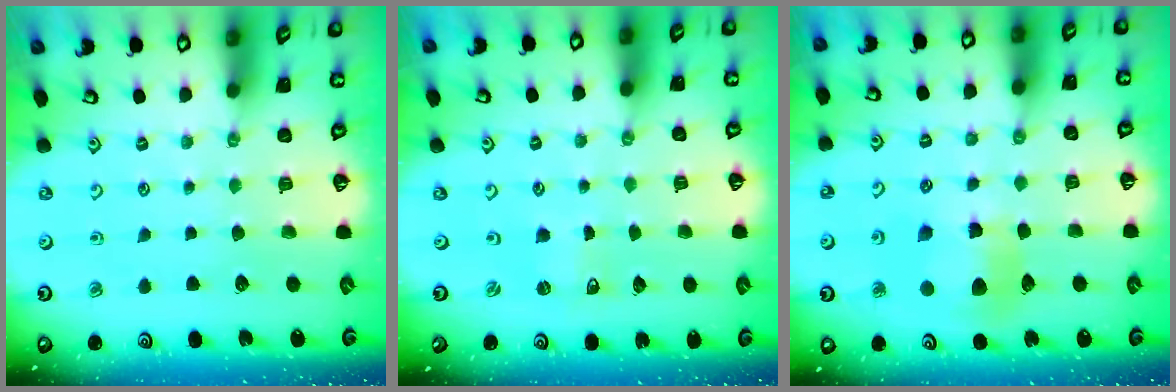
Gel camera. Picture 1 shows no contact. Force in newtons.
{"total": 0.0}
{"total": 9.9, "press": 9.8, "slide": 1.3}